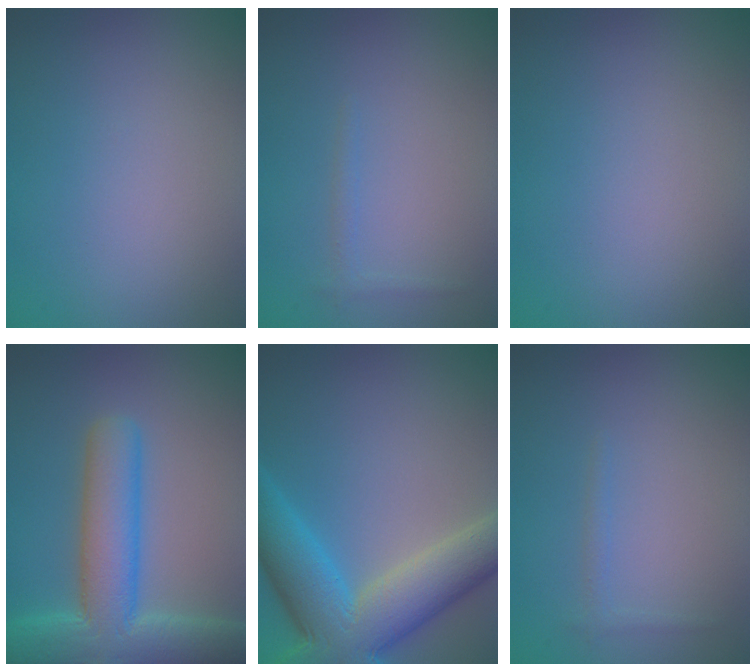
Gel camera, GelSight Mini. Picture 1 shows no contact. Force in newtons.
{"total": 0.7, "press": 0.7, "slide": 0.1}
{"total": 0.0}
{"total": 9.1, "press": 9.1, "slide": 0.6}
{"total": 10.4, "press": 10.4, "slide": 0.5}
{"total": 0.7, "press": 0.7, "slide": 0.1}